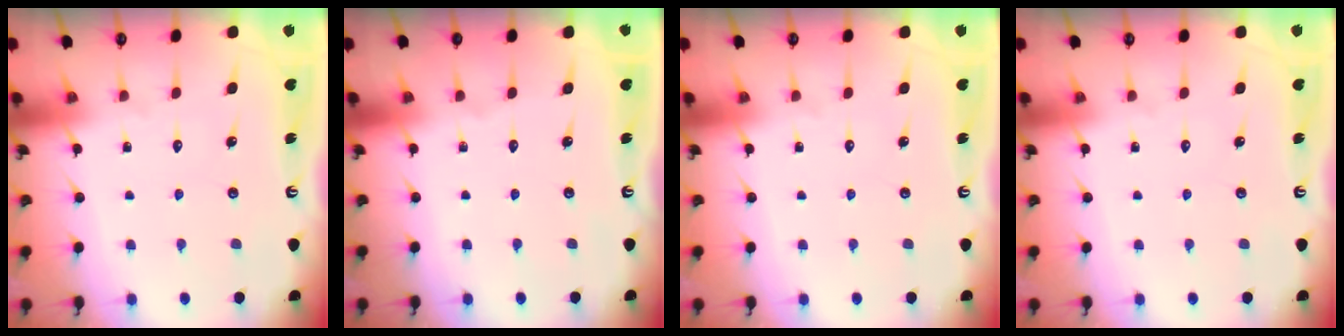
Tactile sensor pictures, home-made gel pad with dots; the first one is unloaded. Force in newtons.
{"total": 0.0}
{"total": 0.0}
{"total": 0.0}